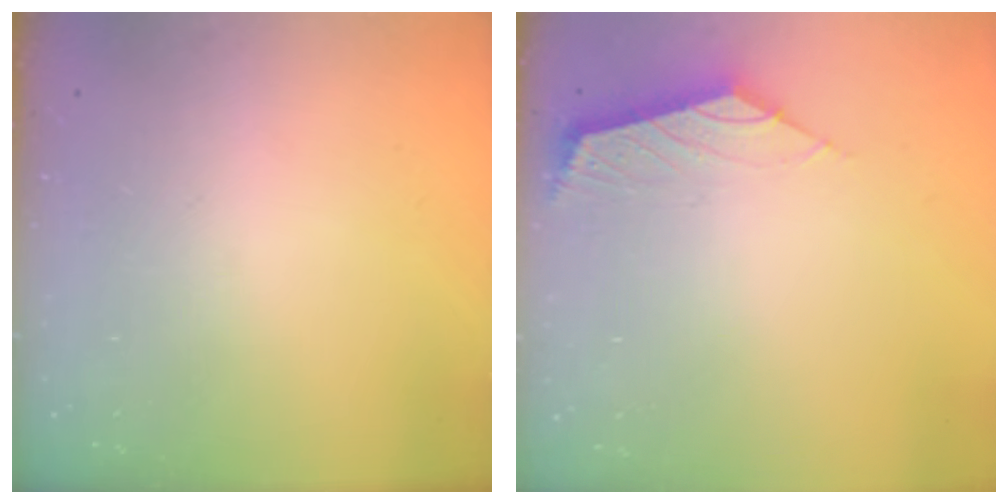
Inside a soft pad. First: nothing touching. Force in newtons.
{"total": 2.6, "press": 2.5, "slide": 0.7}